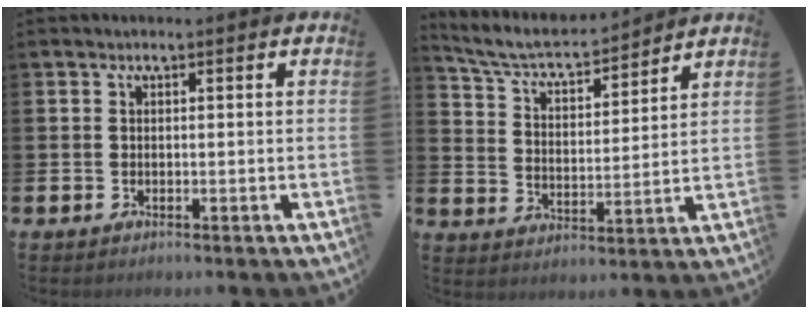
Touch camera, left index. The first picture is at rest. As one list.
[{"total": 6.4, "force": [5.9, 1.4, 2.1], "torque": [-0.075, -0.037, 0.100]}]